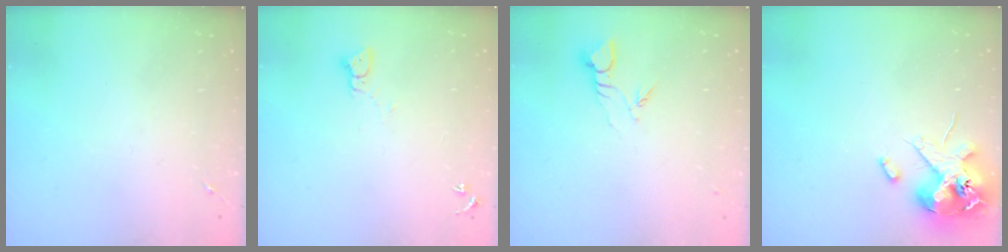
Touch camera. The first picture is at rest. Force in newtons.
{"total": 2.2, "press": 2.2, "slide": 0.2}
{"total": 3.8, "press": 3.8, "slide": 0.3}
{"total": 14.1, "press": 13.9, "slide": 2.5}